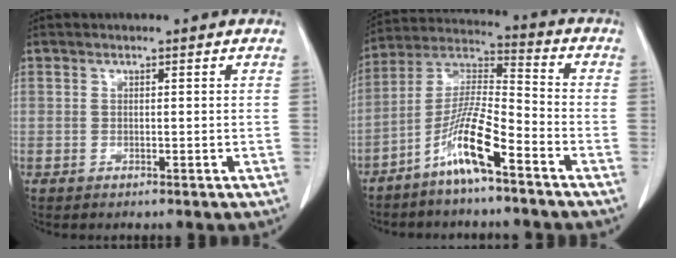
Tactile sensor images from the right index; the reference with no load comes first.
{"total": 10.6, "force": [-6.3, 0.7, 8.6], "torque": [-0.175, -0.004, -0.126]}